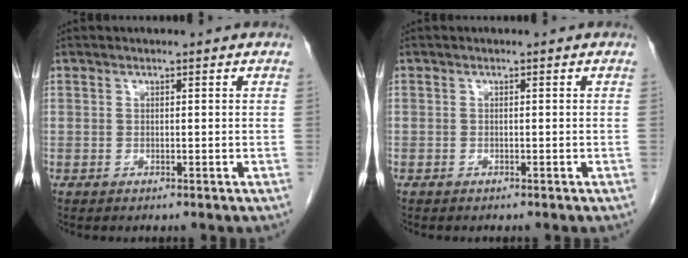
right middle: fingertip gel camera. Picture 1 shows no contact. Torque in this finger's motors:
{"motor_torque": [1.19, -0.95, 0.00, -0.21]}